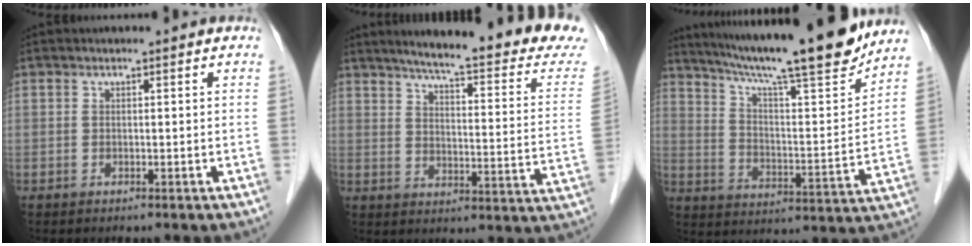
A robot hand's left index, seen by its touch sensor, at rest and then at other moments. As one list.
[{"total": 23.9, "force": [20.9, 0.8, 11.6], "torque": [-0.156, -0.070, 0.251]}, {"total": 22.5, "force": [19.1, 0.7, 12.0], "torque": [-0.198, -0.016, 0.286]}]